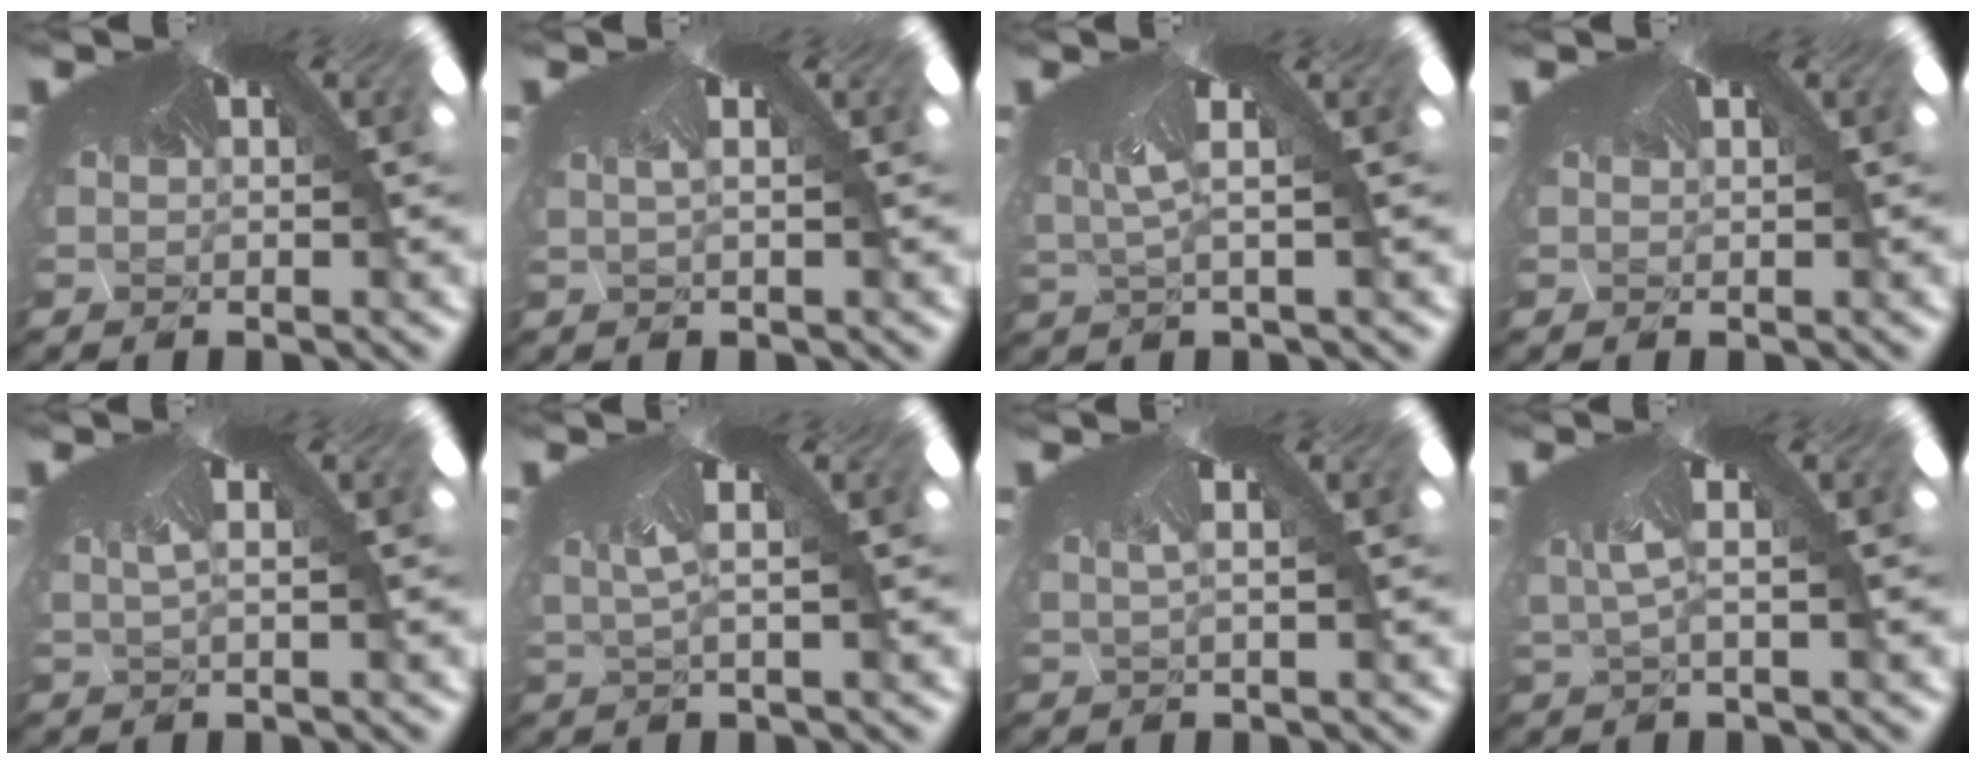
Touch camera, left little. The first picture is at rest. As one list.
[{"total": 1.0, "force": [-0.8, -0.6, 0.0], "torque": [0.011, -0.007, -0.007]}, {"total": 3.1, "force": [-2.4, -1.9, 0.0], "torque": [-0.016, -0.032, -0.011]}, {"total": 0.0}, {"total": 1.6, "force": [-1.4, -0.8, 0.0], "torque": [0.012, -0.014, -0.013]}, {"total": 2.6, "force": [-1.8, -1.8, -0.3], "torque": [-0.005, -0.021, -0.006]}, {"total": 1.5, "force": [-1.1, -1.0, -0.1], "torque": [0.014, -0.014, -0.010]}, {"total": 3.3, "force": [-2.5, -2.1, -0.1], "torque": [-0.003, -0.031, -0.016]}]